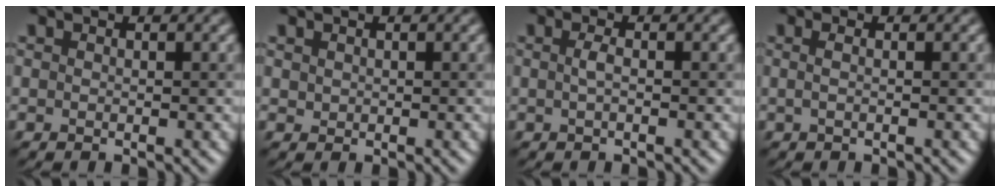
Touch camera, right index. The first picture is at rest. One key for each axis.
{"total": 0.5, "fx": 0.2, "fy": 0.5, "fz": -0.1, "tx": 0.005, "ty": 0.003, "tz": 0.009}
{"total": 0.9, "fx": 0.0, "fy": 0.2, "fz": 0.9, "tx": -0.018, "ty": 0.006, "tz": 0.004}
{"total": 1.2, "fx": 0.1, "fy": 0.5, "fz": 1.1, "tx": -0.020, "ty": -0.001, "tz": -0.004}